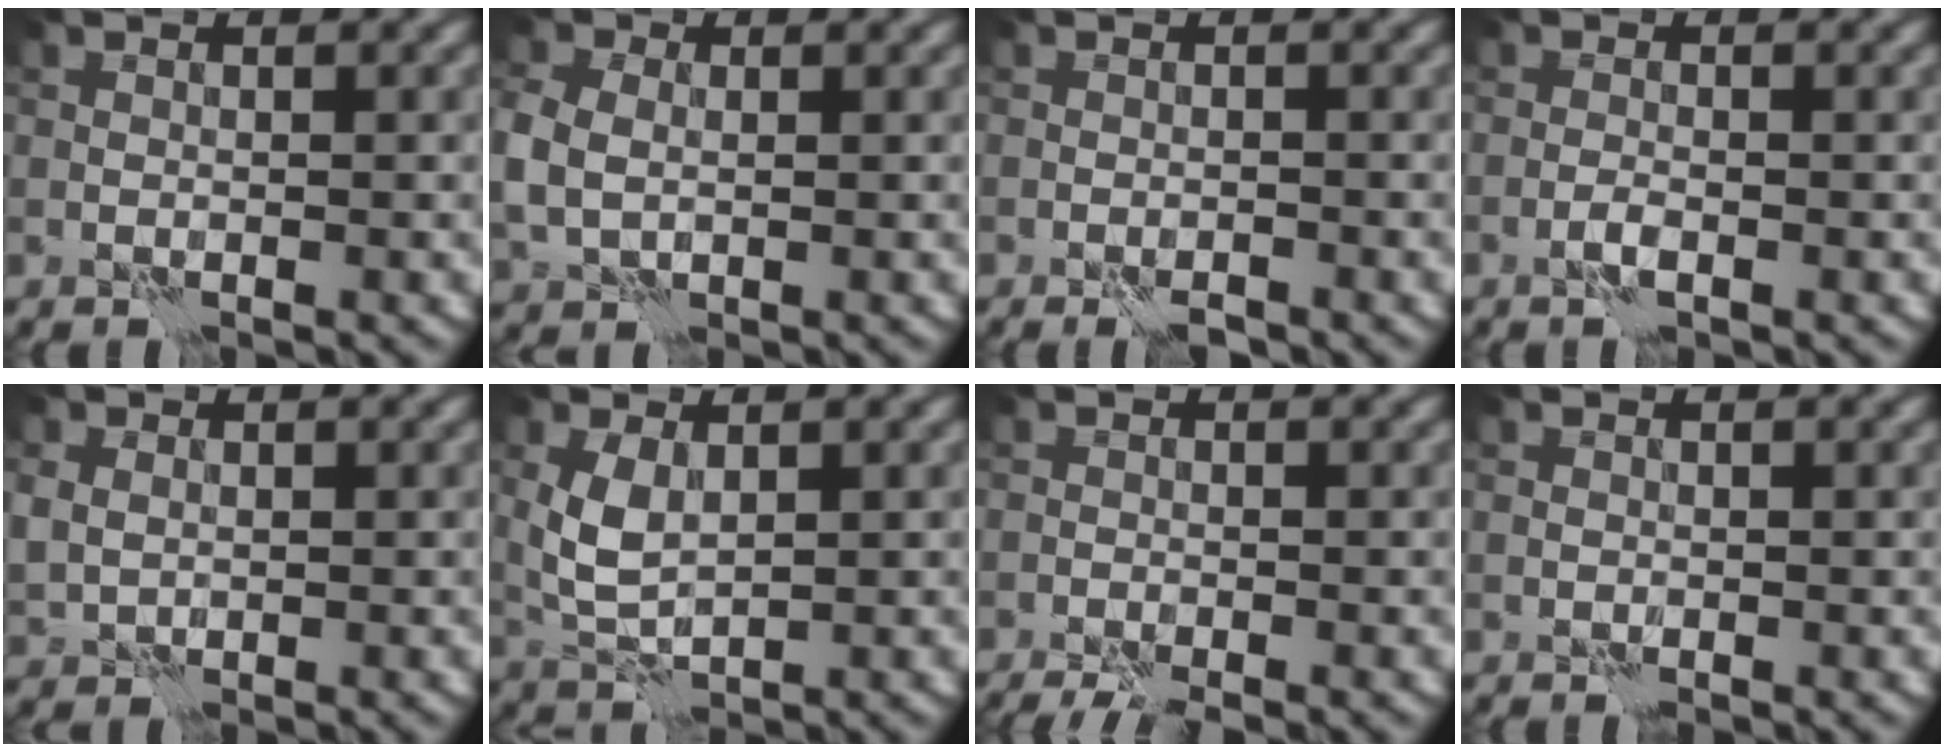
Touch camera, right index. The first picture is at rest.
{"total": 4.2, "force": [0.2, 3.4, 2.5], "torque": [-0.080, 0.005, 0.011]}
{"total": 1.4, "force": [-1.1, 0.3, 0.8], "torque": [-0.011, 0.002, -0.018]}
{"total": 1.0, "force": [-0.6, 0.2, 0.8], "torque": [-0.016, 0.006, -0.014]}
{"total": 2.2, "force": [0.5, 1.9, 1.1], "torque": [-0.033, 0.004, 0.015]}
{"total": 3.3, "force": [0.7, 1.9, 2.6], "torque": [-0.067, 0.004, 0.019]}
{"total": 3.3, "force": [-2.7, 0.6, 1.8], "torque": [-0.026, -0.005, -0.046]}
{"total": 0.0}